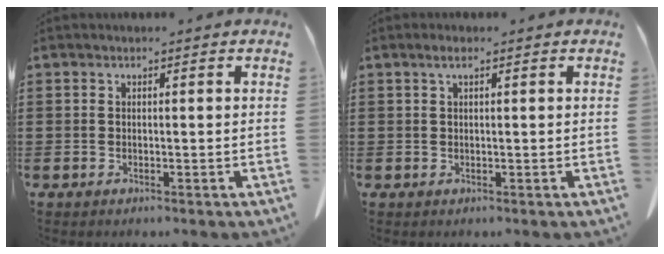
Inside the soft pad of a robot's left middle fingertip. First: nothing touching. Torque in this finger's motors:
{"motor_torque": [0.43, 0.33, 0.00, 0.05]}